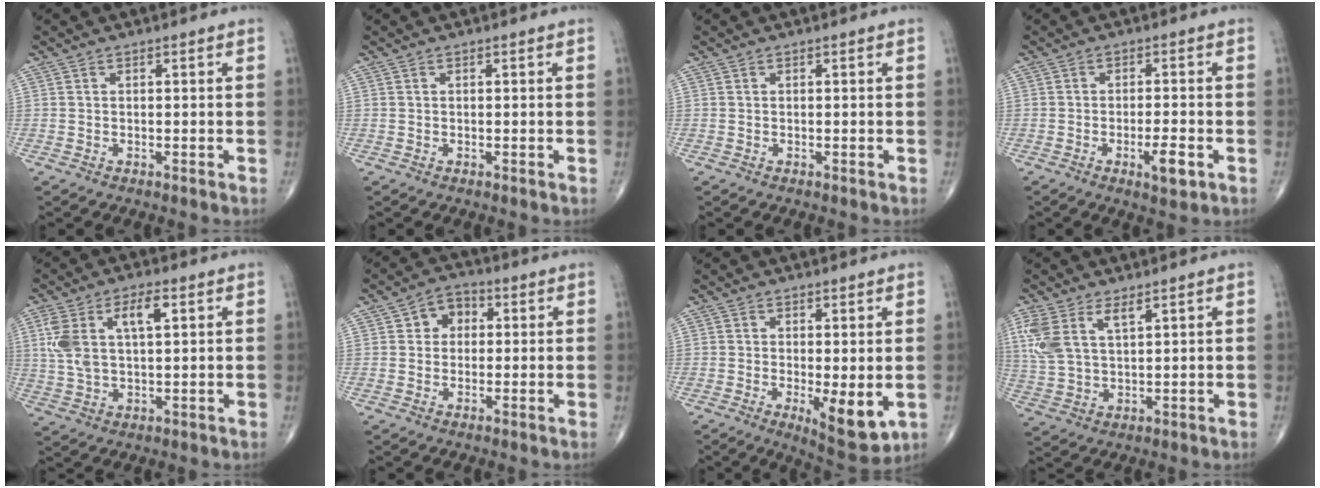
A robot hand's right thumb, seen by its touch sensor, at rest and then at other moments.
{"total": 0.0}
{"total": 0.0}
{"total": 4.8, "force": [-2.0, 1.4, 4.2], "torque": [-0.064, 0.002, -0.028]}
{"total": 10.3, "force": [3.2, 4.7, 8.6], "torque": [-0.178, 0.008, 0.065]}
{"total": 5.4, "force": [1.1, 4.4, 2.9], "torque": [-0.016, 0.009, 0.010]}
{"total": 8.0, "force": [-1.5, 2.8, 7.4], "torque": [-0.102, -0.024, -0.015]}
{"total": 8.9, "force": [4.3, 4.2, 6.6], "torque": [-0.154, -0.003, 0.094]}